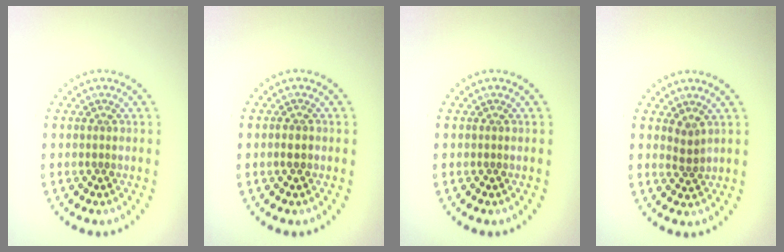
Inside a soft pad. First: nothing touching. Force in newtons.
{"total": 1.0, "press": 0.9, "slide": 0.3}
{"total": 0.0}
{"total": 1.2, "press": 0.9, "slide": 0.8}